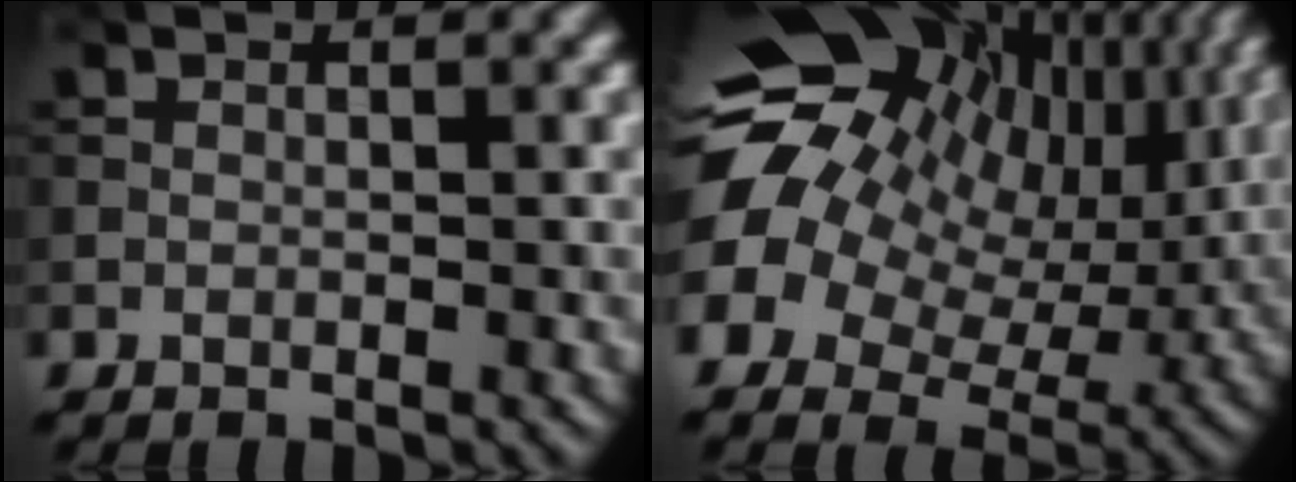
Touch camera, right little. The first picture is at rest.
{"total": 17.6, "force": [5.6, 11.9, 11.6], "torque": [-0.227, 0.020, 0.100]}